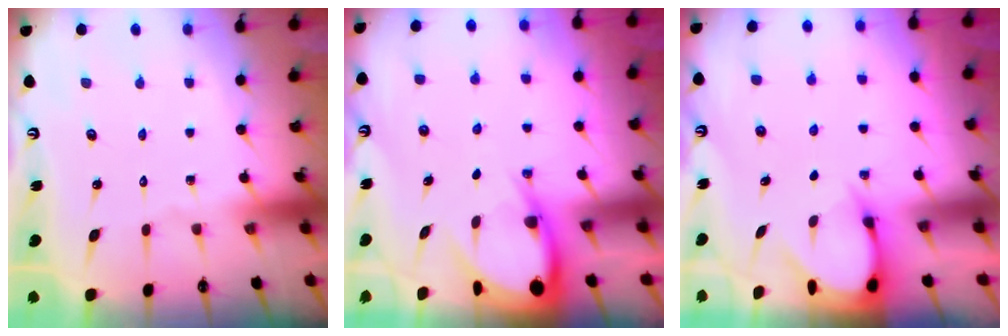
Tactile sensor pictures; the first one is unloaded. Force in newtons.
{"total": 7.2, "press": 7.1, "slide": 1.0}
{"total": 3.9, "press": 3.9, "slide": 0.4}